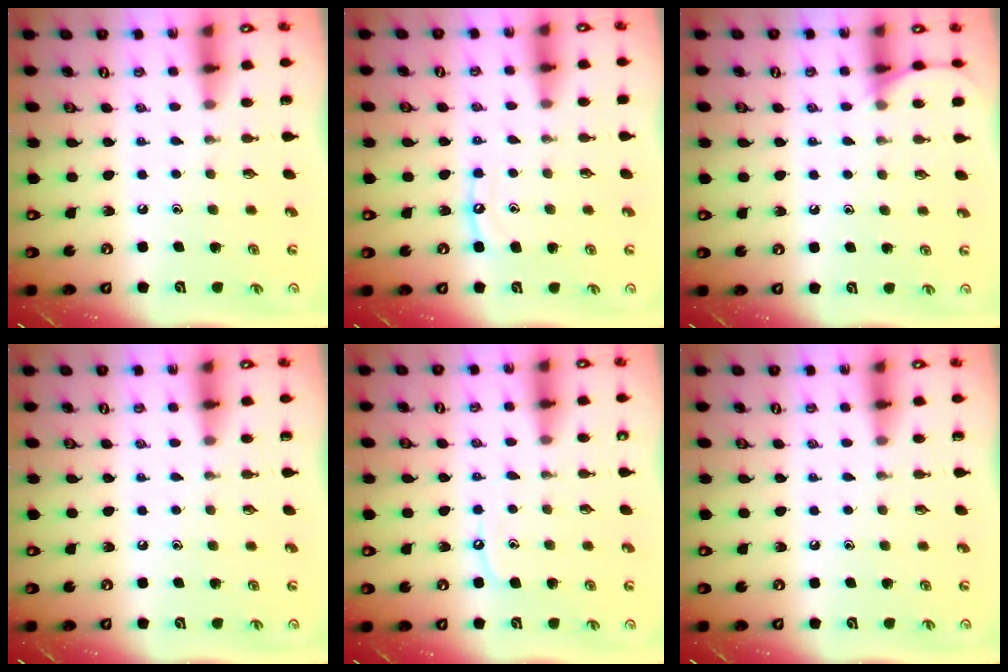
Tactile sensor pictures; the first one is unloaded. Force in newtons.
{"total": 6.3, "press": 6.2, "slide": 0.6}
{"total": 6.6, "press": 6.5, "slide": 0.7}
{"total": 0.0}
{"total": 6.6, "press": 6.5, "slide": 0.6}
{"total": 0.0}